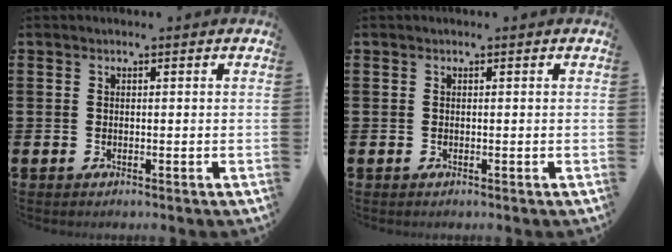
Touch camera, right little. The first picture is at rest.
{"total": 0.0}